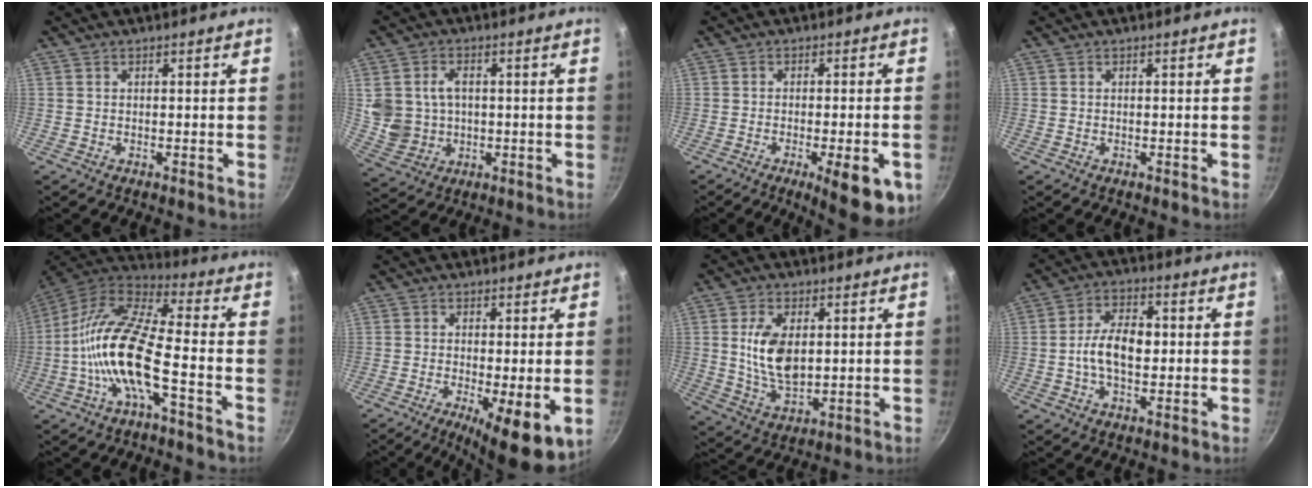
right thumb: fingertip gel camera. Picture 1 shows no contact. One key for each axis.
{"total": 8.9, "fx": 1.0, "fy": 7.2, "fz": 5.0, "tx": -0.078, "ty": 0.002, "tz": 0.031}
{"total": 11.5, "fx": -4.8, "fy": 3.0, "fz": 10.0, "tx": -0.120, "ty": -0.002, "tz": -0.060}
{"total": 0.0}
{"total": 16.5, "fx": -4.5, "fy": 4.5, "fz": 15.3, "tx": -0.326, "ty": 0.045, "tz": -0.092}
{"total": 11.3, "fx": -3.8, "fy": 3.2, "fz": 10.2, "tx": -0.149, "ty": -0.021, "tz": -0.050}
{"total": 10.9, "fx": 1.4, "fy": 6.0, "fz": 8.9, "tx": -0.162, "ty": -0.012, "tz": 0.036}
{"total": 8.8, "fx": -0.4, "fy": 5.0, "fz": 7.3, "tx": -0.126, "ty": 0.017, "tz": -0.011}